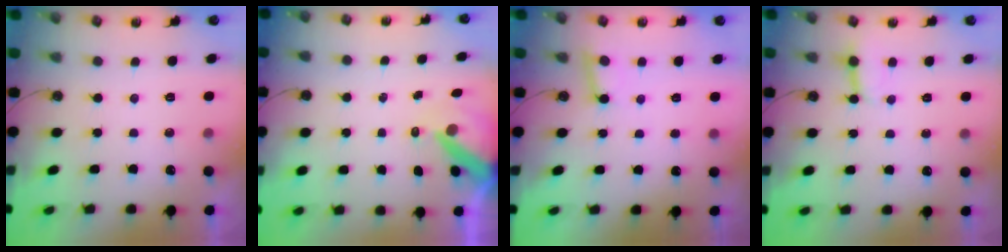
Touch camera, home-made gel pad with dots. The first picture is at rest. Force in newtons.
{"total": 8.5, "press": 8.4, "slide": 0.8}
{"total": 3.4, "press": 3.4, "slide": 0.4}
{"total": 3.3, "press": 3.3, "slide": 0.4}